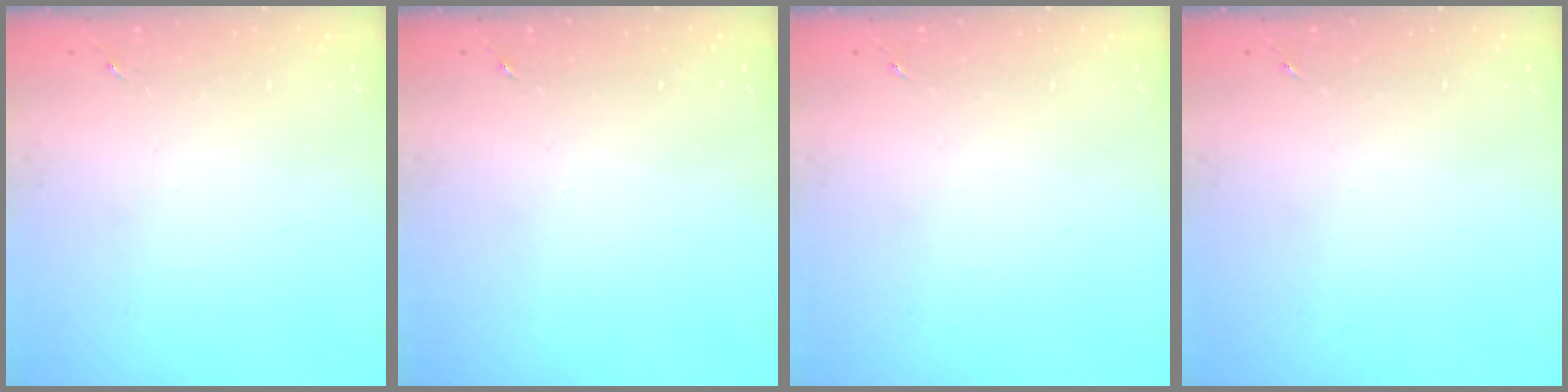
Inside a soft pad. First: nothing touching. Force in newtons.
{"total": 0.0}
{"total": 0.0}
{"total": 0.0}